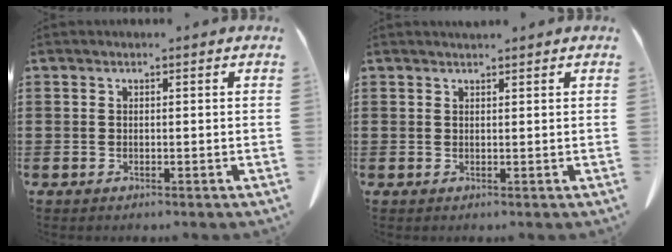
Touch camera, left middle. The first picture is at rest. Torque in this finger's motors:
{"motor_torque": [0.18, -0.03, 0.00, 0.02]}